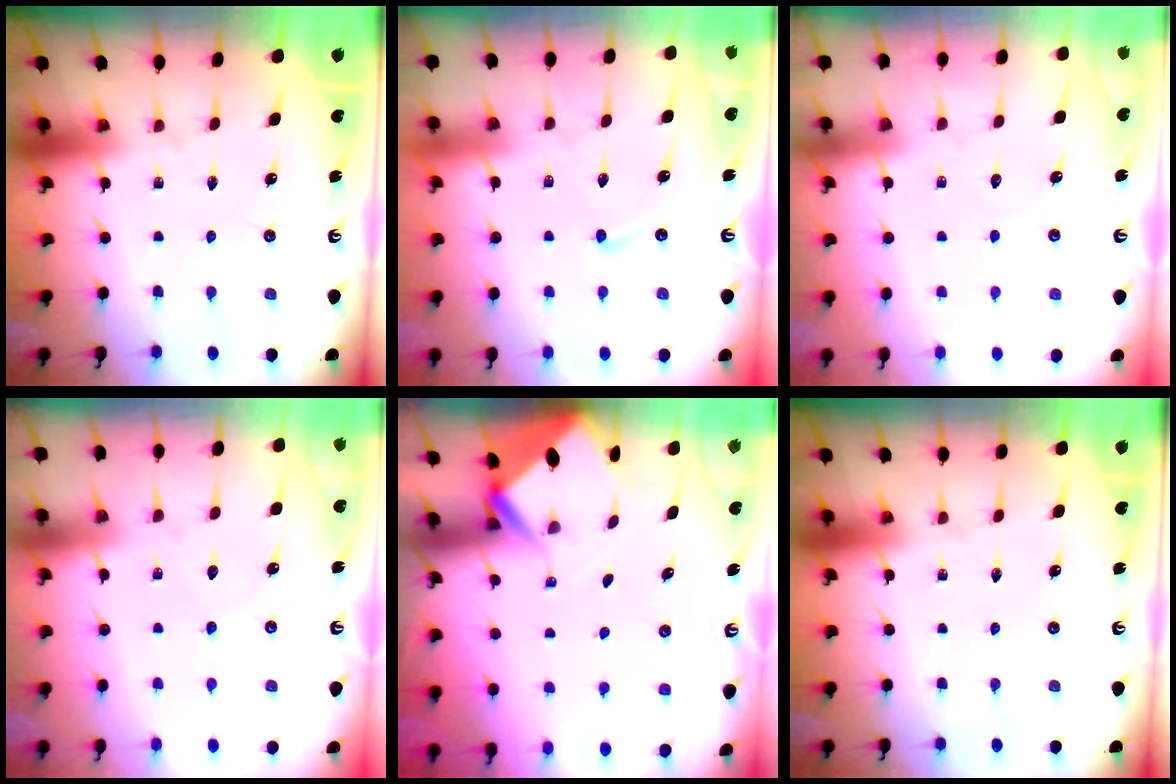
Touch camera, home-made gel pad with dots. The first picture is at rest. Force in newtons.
{"total": 3.8, "press": 3.7, "slide": 0.6}
{"total": 2.4, "press": 2.4, "slide": 0.3}
{"total": 2.3, "press": 2.3, "slide": 0.3}
{"total": 2.7, "press": 2.7, "slide": 0.1}
{"total": 0.0}